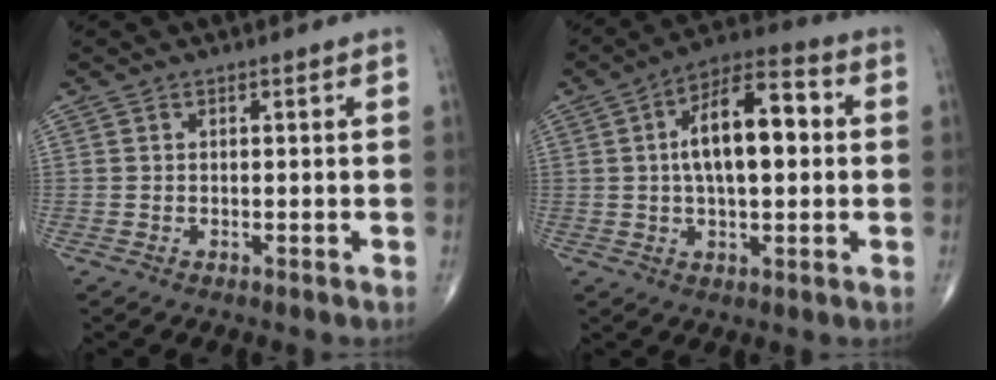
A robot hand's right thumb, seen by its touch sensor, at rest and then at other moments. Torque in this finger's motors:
{"motor_torque": [1.01, 4.00, 1.27, 0.33, 0.12]}